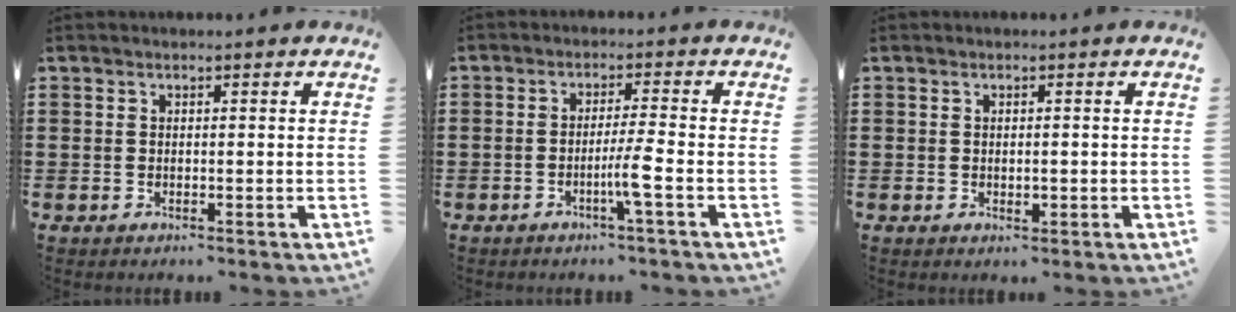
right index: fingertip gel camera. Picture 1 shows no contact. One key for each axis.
{"total": 4.3, "fx": -1.8, "fy": -0.5, "fz": 3.9, "tx": -0.074, "ty": -0.014, "tz": -0.036}
{"total": 1.3, "fx": -0.2, "fy": 0.6, "fz": 1.2, "tx": -0.021, "ty": 0.000, "tz": -0.004}